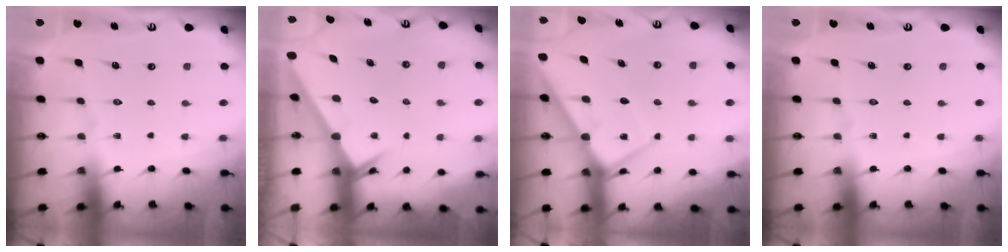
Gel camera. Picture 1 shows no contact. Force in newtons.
{"total": 2.5, "press": 2.5, "slide": 0.1}
{"total": 7.0, "press": 7.0, "slide": 0.7}
{"total": 0.0}